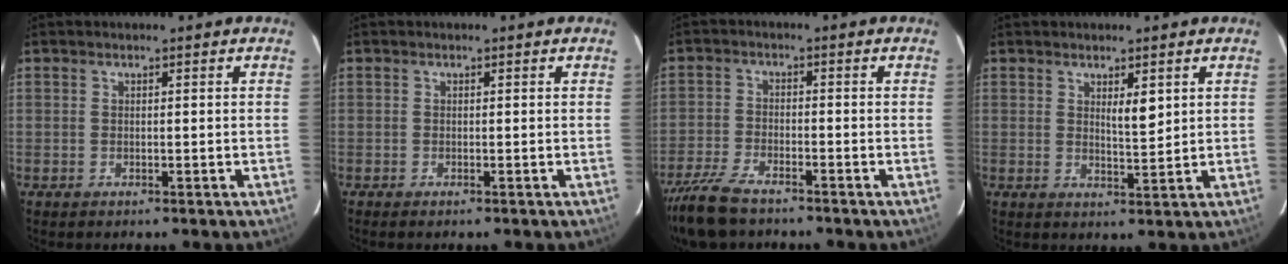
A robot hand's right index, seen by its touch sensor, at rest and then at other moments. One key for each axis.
{"total": 0.6, "fx": -0.5, "fy": 0.0, "fz": 0.3, "tx": -0.007, "ty": -0.002, "tz": -0.009}
{"total": 7.6, "fx": -6.3, "fy": 1.9, "fz": 3.9, "tx": -0.082, "ty": -0.020, "tz": -0.113}
{"total": 3.1, "fx": 1.3, "fy": 0.7, "fz": 2.7, "tx": -0.046, "ty": -0.007, "tz": 0.024}